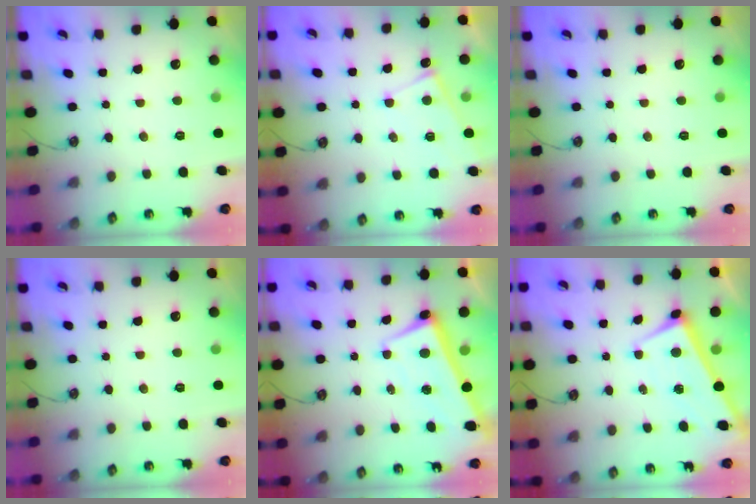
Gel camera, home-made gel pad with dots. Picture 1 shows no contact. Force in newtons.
{"total": 3.9, "press": 3.9, "slide": 0.2}
{"total": 0.0}
{"total": 0.0}
{"total": 2.7, "press": 2.7, "slide": 0.5}
{"total": 1.0, "press": 1.0, "slide": 0.1}